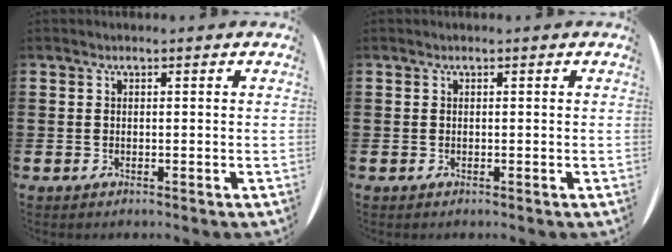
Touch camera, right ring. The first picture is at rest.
{"total": 0.0}